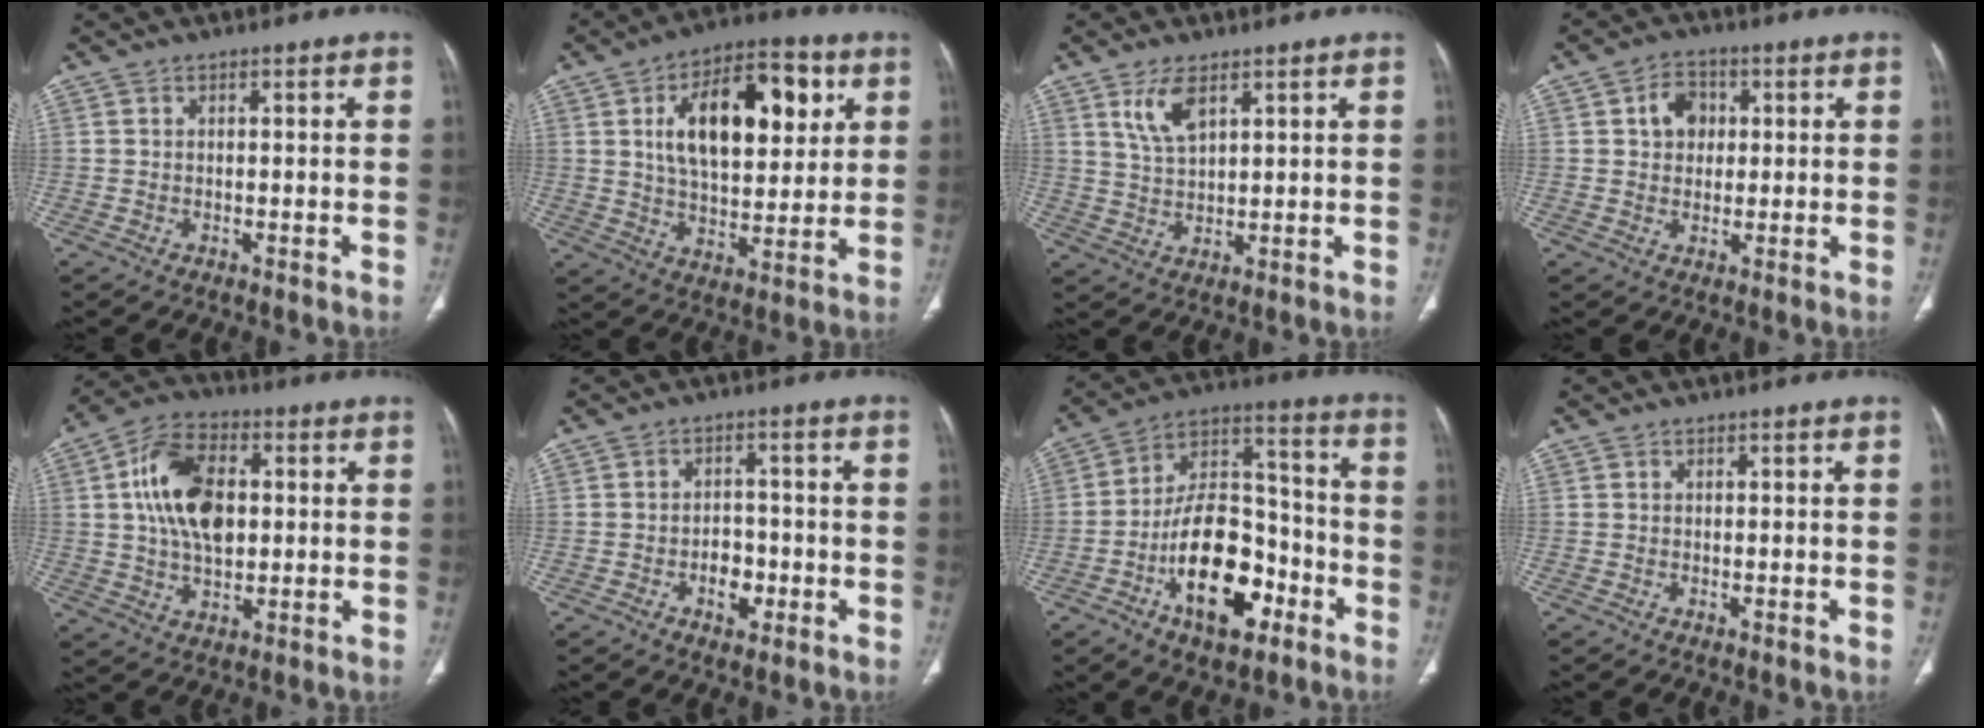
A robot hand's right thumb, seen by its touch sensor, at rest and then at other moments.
{"total": 19.9, "force": [5.9, 10.4, 15.9], "torque": [-0.209, -0.005, 0.094]}
{"total": 5.9, "force": [3.3, 2.4, 4.2], "torque": [-0.081, -0.017, 0.072]}
{"total": 5.8, "force": [1.3, 4.6, 3.2], "torque": [-0.026, 0.004, 0.018]}
{"total": 14.6, "force": [2.3, 8.9, 11.4], "torque": [-0.189, 0.009, 0.037]}
{"total": 4.9, "force": [-1.8, 3.3, 3.2], "torque": [-0.027, 0.015, -0.028]}
{"total": 19.2, "force": [-8.1, 10.2, 14.1], "torque": [-0.204, 0.059, -0.136]}
{"total": 0.0}